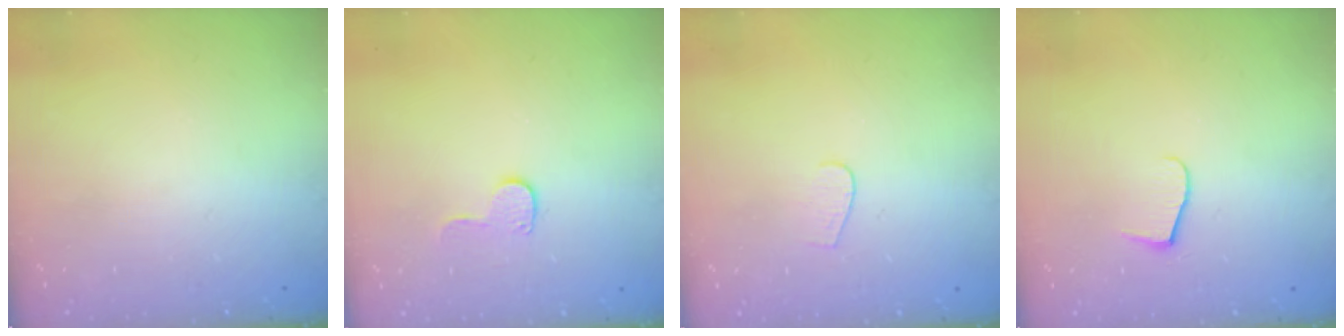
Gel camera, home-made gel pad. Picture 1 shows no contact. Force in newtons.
{"total": 6.4, "press": 6.4, "slide": 0.5}
{"total": 4.0, "press": 4.0, "slide": 0.4}
{"total": 6.2, "press": 6.2, "slide": 0.4}